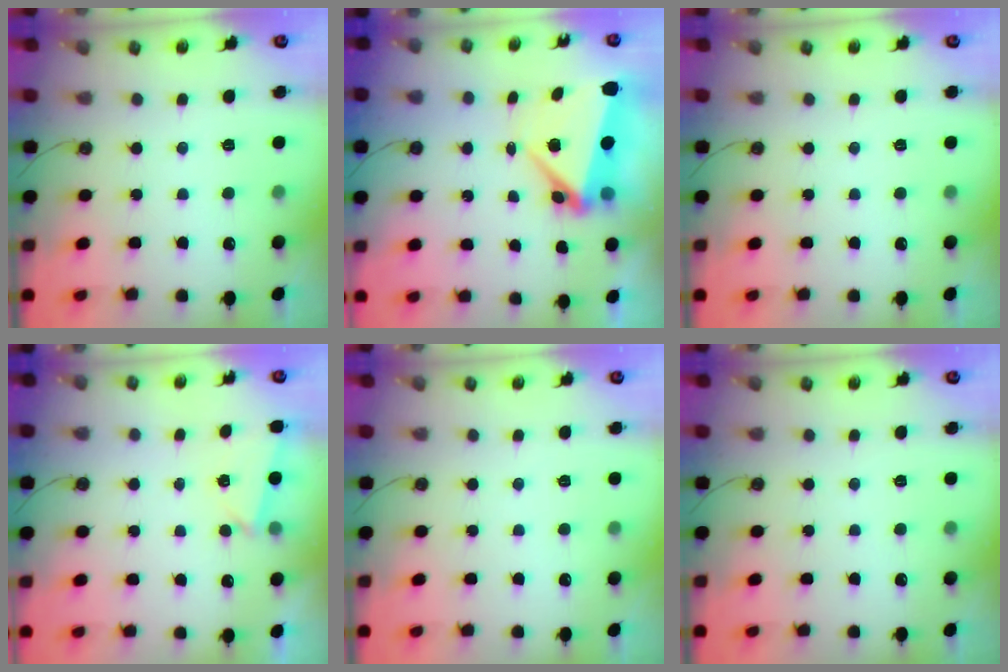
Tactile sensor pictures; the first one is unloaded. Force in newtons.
{"total": 7.1, "press": 6.7, "slide": 2.1}
{"total": 0.0}
{"total": 2.2, "press": 1.8, "slide": 1.3}
{"total": 0.0}
{"total": 0.0}